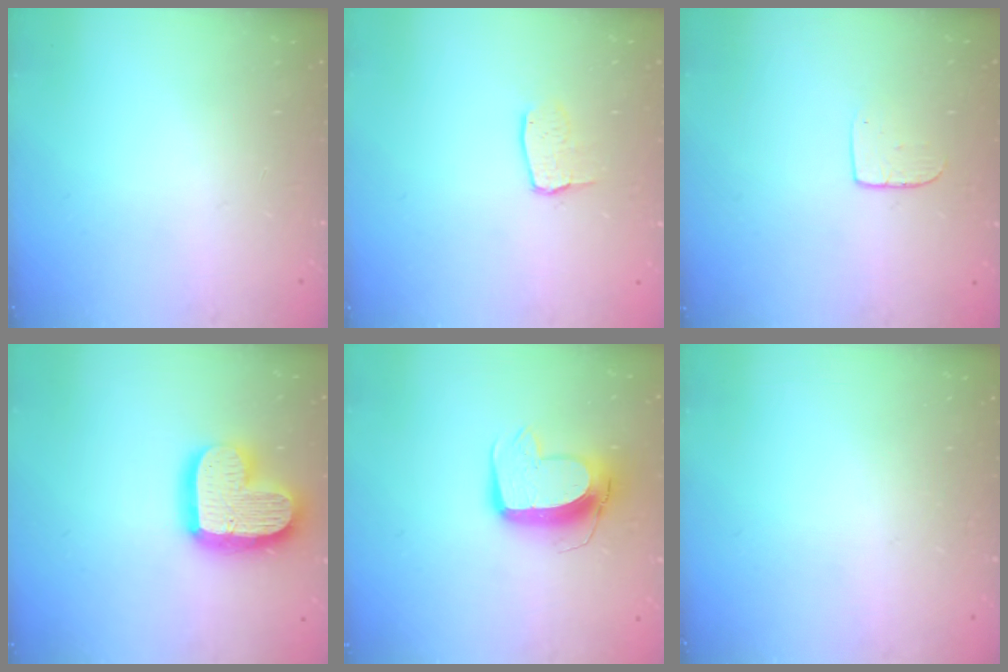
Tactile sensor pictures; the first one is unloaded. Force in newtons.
{"total": 3.0, "press": 3.0, "slide": 0.2}
{"total": 5.0, "press": 5.0, "slide": 0.4}
{"total": 17.8, "press": 17.8, "slide": 1.3}
{"total": 11.7, "press": 11.6, "slide": 1.0}
{"total": 0.0}